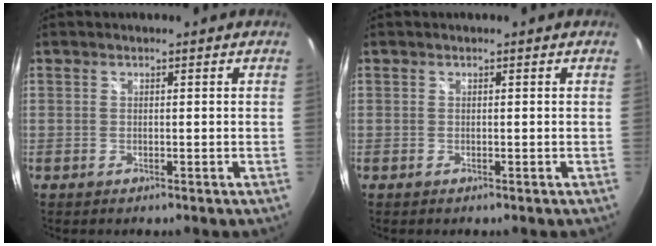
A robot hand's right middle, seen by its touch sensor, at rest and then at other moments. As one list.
[{"total": 0.0}]